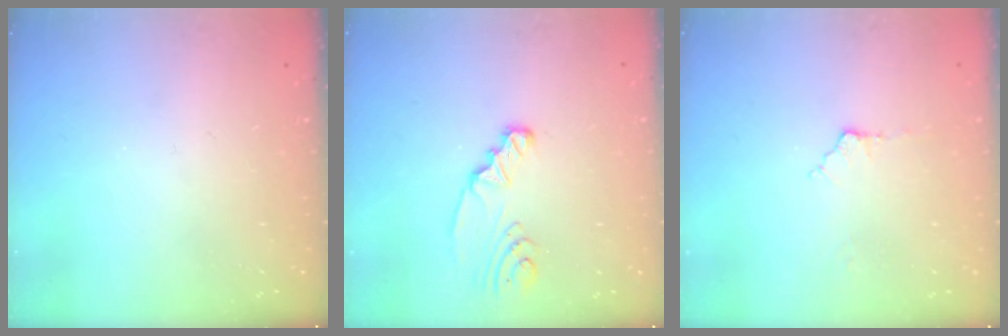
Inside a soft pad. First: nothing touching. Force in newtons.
{"total": 3.0, "press": 3.0, "slide": 0.4}
{"total": 3.2, "press": 3.0, "slide": 1.1}